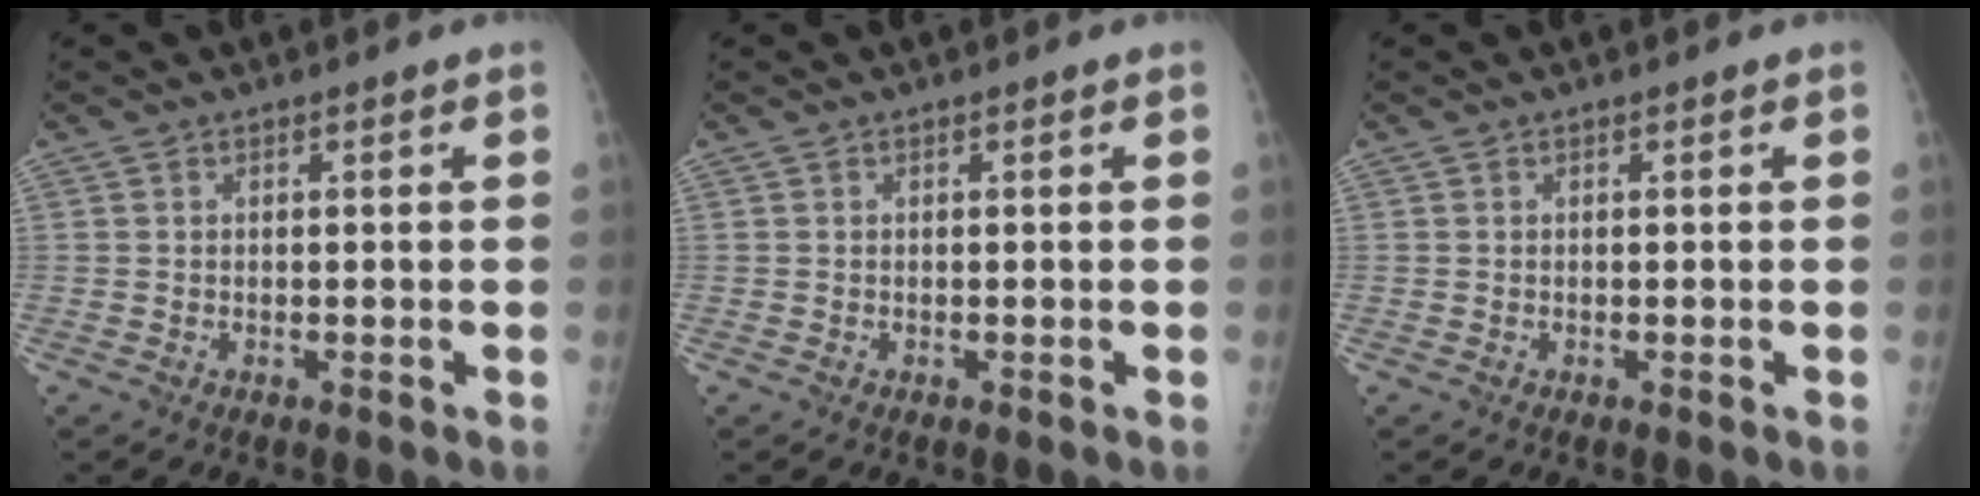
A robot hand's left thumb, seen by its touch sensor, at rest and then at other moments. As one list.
[{"total": 0.0}, {"total": 0.0}]